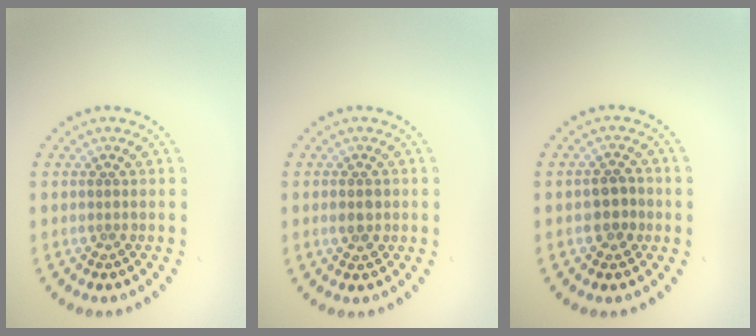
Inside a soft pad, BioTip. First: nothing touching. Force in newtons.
{"total": 1.6, "press": 1.6, "slide": 0.1}
{"total": 2.4, "press": 2.3, "slide": 0.5}